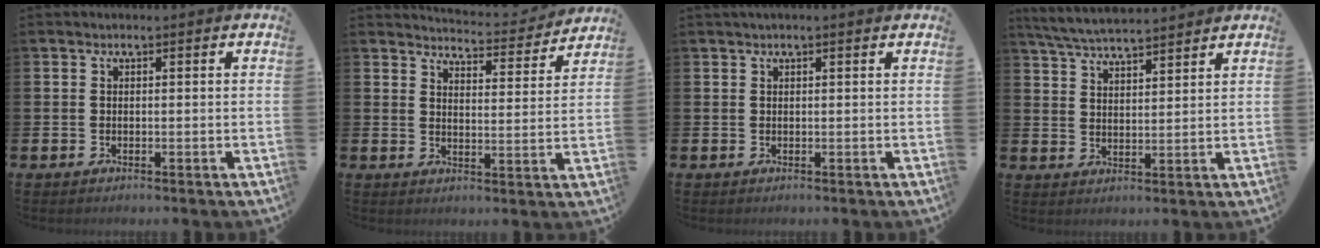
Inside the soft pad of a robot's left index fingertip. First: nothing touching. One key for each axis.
{"total": 4.7, "fx": 4.7, "fy": 0.4, "fz": 0.3, "tx": -0.012, "ty": -0.040, "tz": 0.079}
{"total": 0.6, "fx": 0.4, "fy": 0.0, "fz": 0.4, "tx": -0.007, "ty": 0.000, "tz": 0.007}
{"total": 5.5, "fx": 5.4, "fy": 0.3, "fz": 1.1, "tx": -0.042, "ty": -0.023, "tz": 0.099}